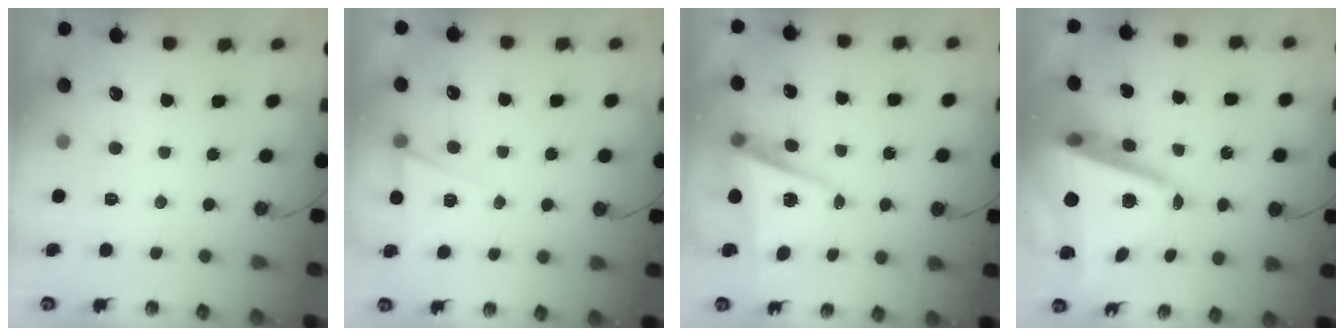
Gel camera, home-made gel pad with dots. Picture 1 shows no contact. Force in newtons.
{"total": 5.7, "press": 3.5, "slide": 4.5}
{"total": 6.3, "press": 5.0, "slide": 3.8}
{"total": 13.4, "press": 13.3, "slide": 1.4}